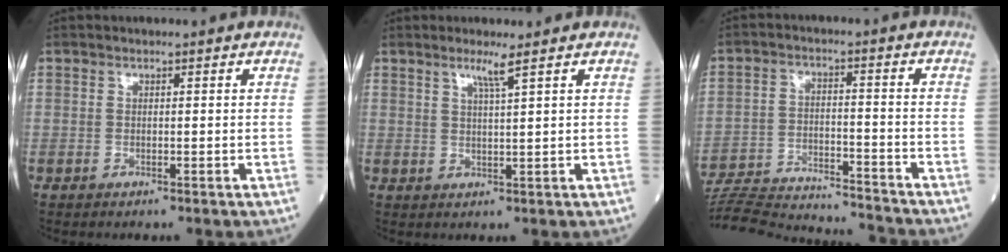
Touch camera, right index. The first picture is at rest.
{"total": 2.7, "force": [1.7, -0.7, 1.9], "torque": [-0.038, -0.004, 0.034]}
{"total": 19.7, "force": [-19.0, 1.2, 5.2], "torque": [-0.116, -0.014, -0.288]}